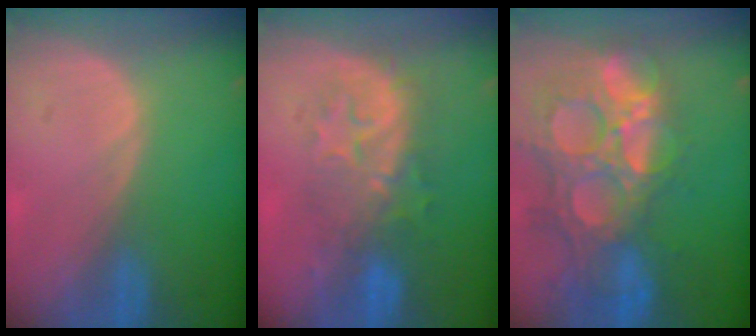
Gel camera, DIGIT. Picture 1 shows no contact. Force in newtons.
{"total": 7.9, "press": 7.8, "slide": 1.3}
{"total": 14.7, "press": 12.1, "slide": 8.3}